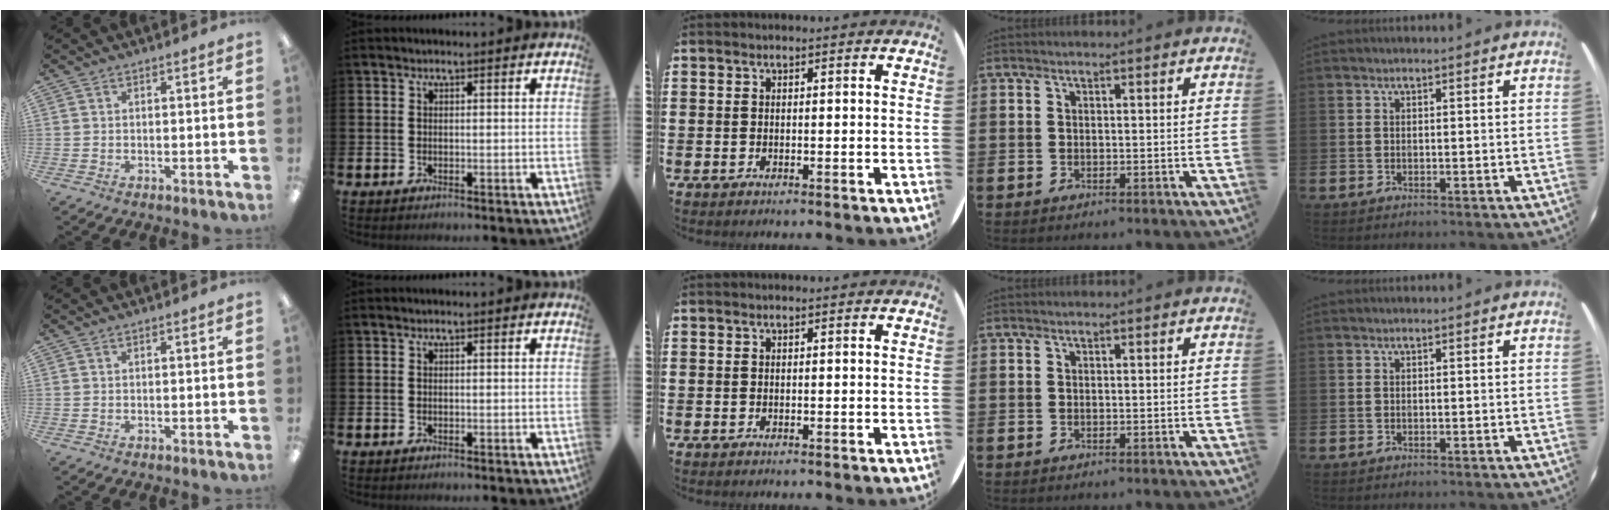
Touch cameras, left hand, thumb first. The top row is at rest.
{}